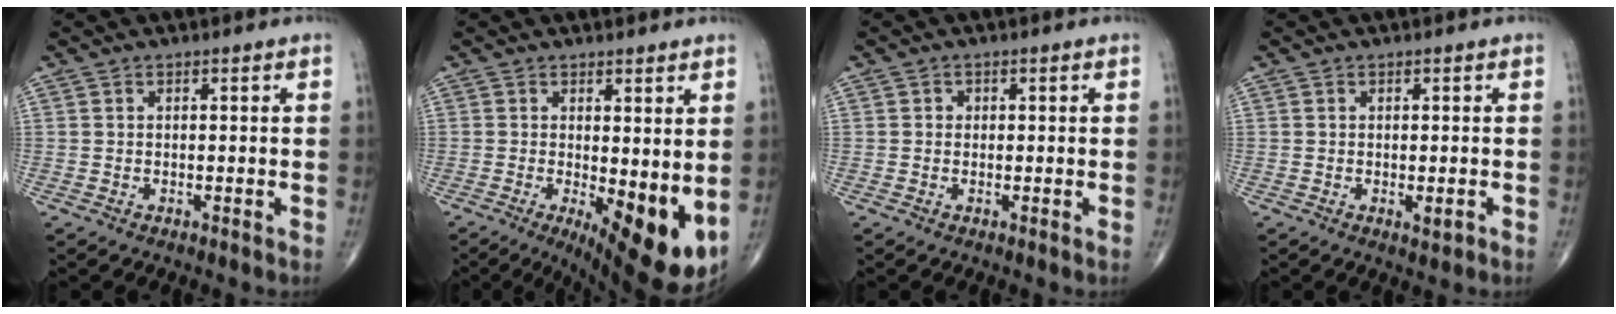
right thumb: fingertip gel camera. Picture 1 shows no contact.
{"total": 12.5, "force": [-1.5, 4.4, 11.6], "torque": [-0.155, -0.029, -0.006]}
{"total": 0.9, "force": [0.1, 0.9, 0.3], "torque": [0.001, 0.002, -0.001]}
{"total": 1.6, "force": [-0.5, 0.7, 1.4], "torque": [-0.019, -0.004, -0.004]}